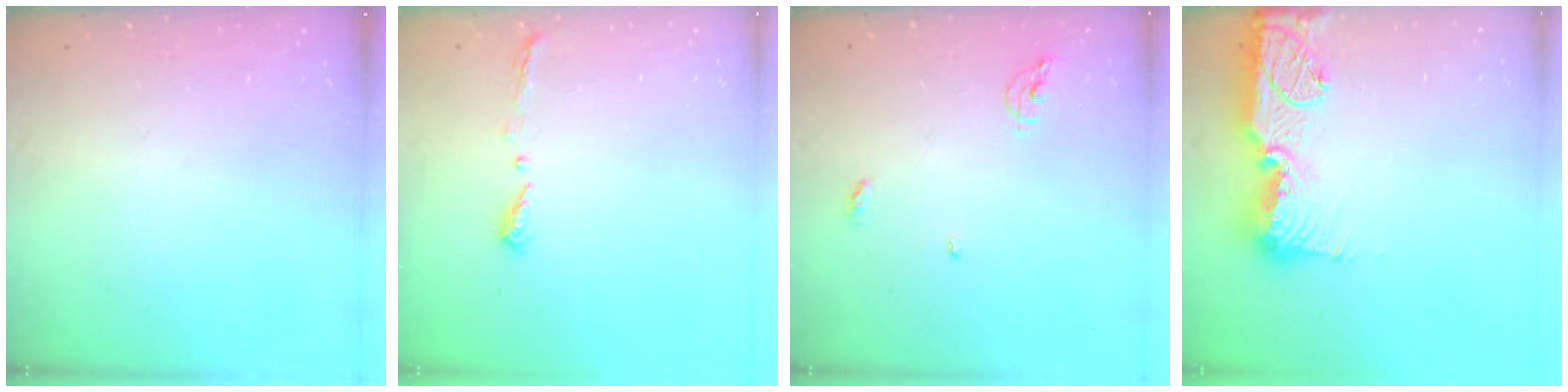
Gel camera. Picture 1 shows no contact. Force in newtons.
{"total": 4.4, "press": 4.3, "slide": 0.6}
{"total": 6.3, "press": 6.3, "slide": 0.2}
{"total": 17.3, "press": 17.2, "slide": 1.5}